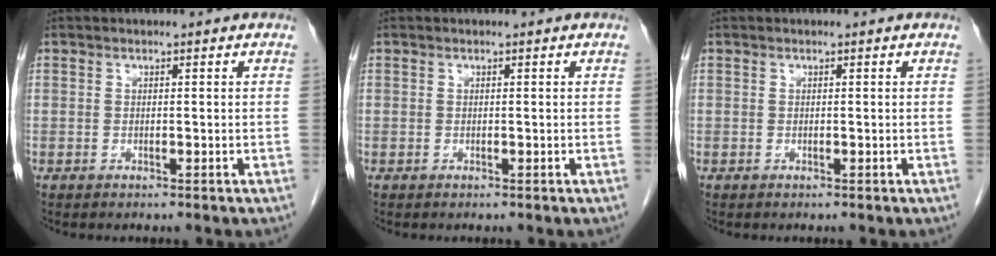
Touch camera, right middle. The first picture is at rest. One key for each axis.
{"total": 0.0}
{"total": 0.0}